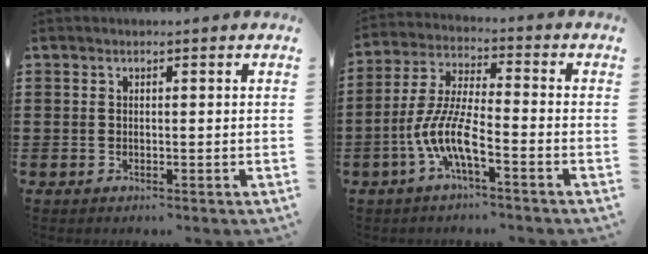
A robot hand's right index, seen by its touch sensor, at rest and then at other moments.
{"total": 8.4, "force": [-4.1, 1.7, 7.2], "torque": [-0.174, -0.015, -0.084]}